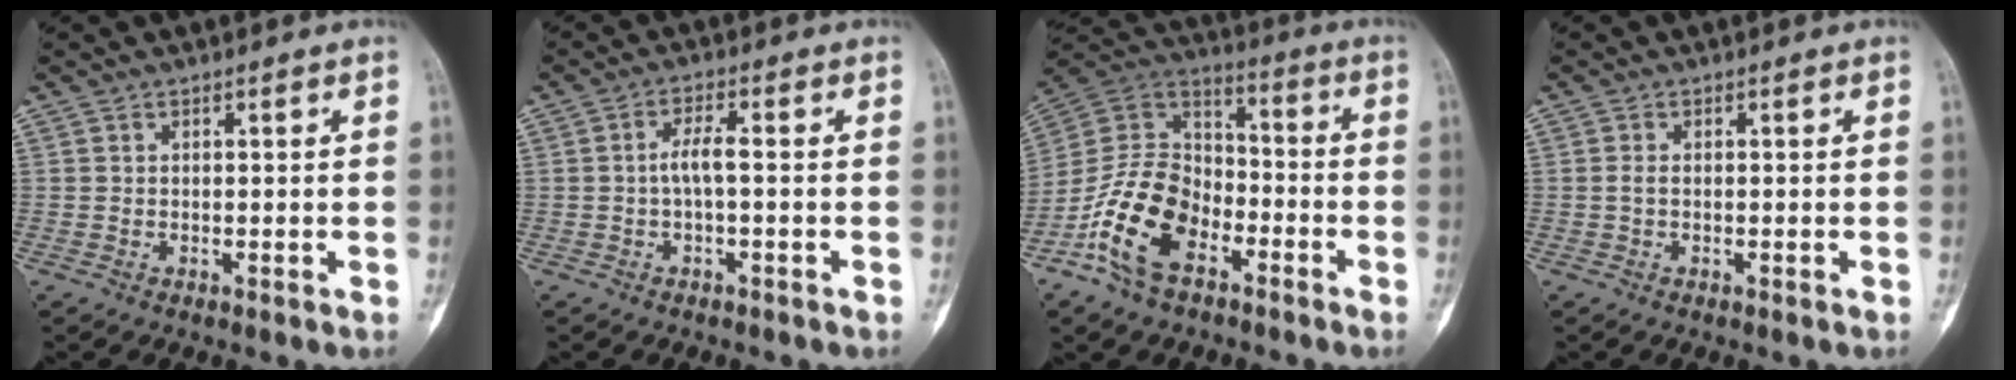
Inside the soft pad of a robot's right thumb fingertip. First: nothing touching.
{"total": 3.4, "force": [-0.4, 0.9, 3.3], "torque": [-0.064, 0.014, -0.010]}
{"total": 16.4, "force": [-7.9, 10.1, 10.3], "torque": [-0.188, 0.067, -0.155]}
{"total": 1.0, "force": [-0.1, 0.5, 0.9], "torque": [-0.021, 0.000, -0.001]}